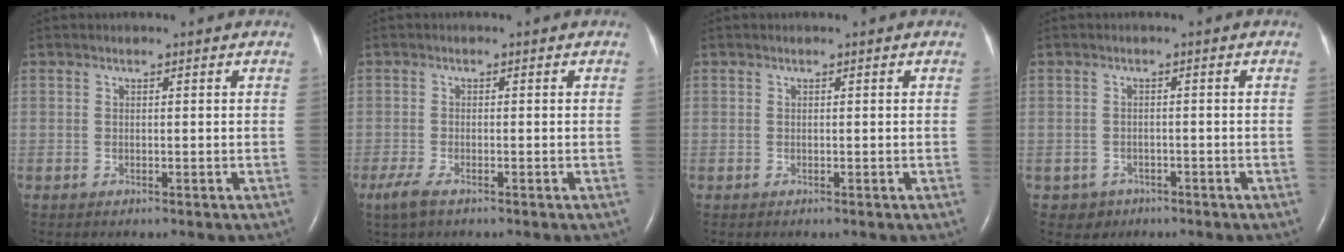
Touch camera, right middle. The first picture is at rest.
{"total": 3.0, "force": [-2.0, 0.8, 2.2], "torque": [-0.056, -0.009, -0.038]}
{"total": 0.0}
{"total": 2.3, "force": [-1.3, 1.9, -0.2], "torque": [0.002, 0.010, -0.017]}